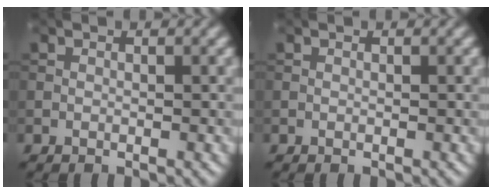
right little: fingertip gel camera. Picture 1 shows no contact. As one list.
[{"total": 0.0}]